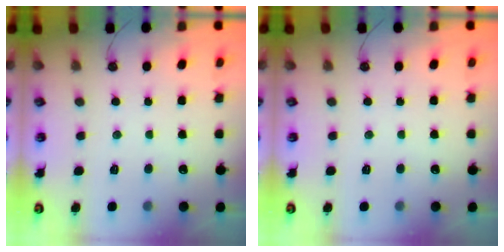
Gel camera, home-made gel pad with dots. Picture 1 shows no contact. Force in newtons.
{"total": 0.0}